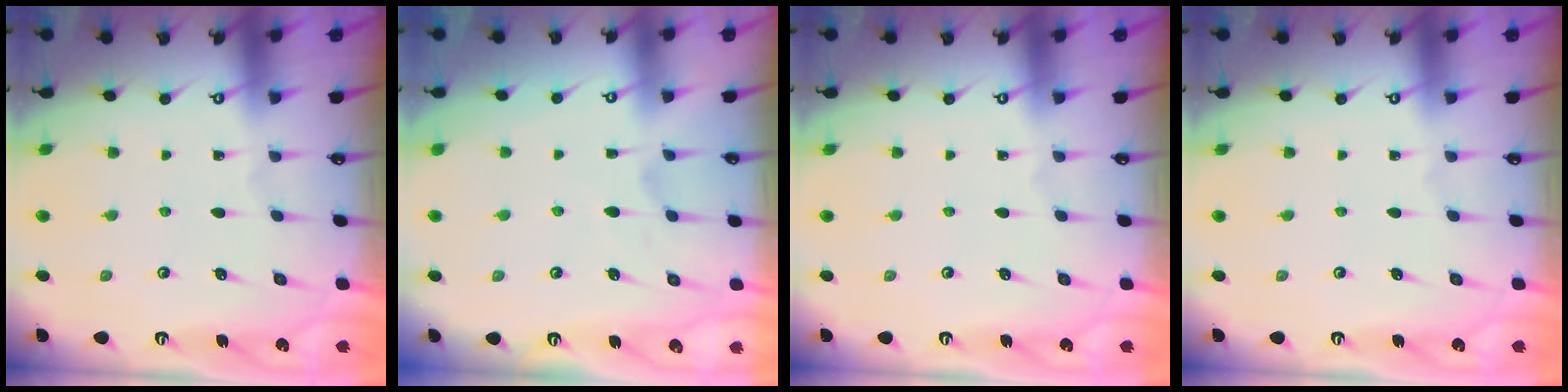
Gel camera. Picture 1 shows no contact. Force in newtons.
{"total": 2.7, "press": 2.5, "slide": 1.2}
{"total": 0.0}
{"total": 0.0}